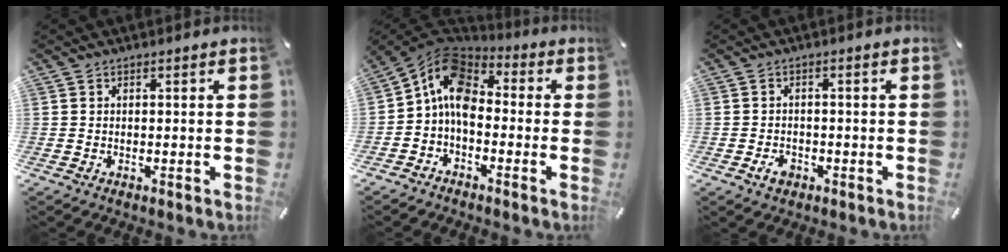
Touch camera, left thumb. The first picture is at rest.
{"total": 10.3, "force": [-1.4, 7.5, 6.9], "torque": [-0.141, 0.016, -0.027]}
{"total": 2.9, "force": [-1.4, 2.0, 1.5], "torque": [-0.034, 0.004, -0.029]}